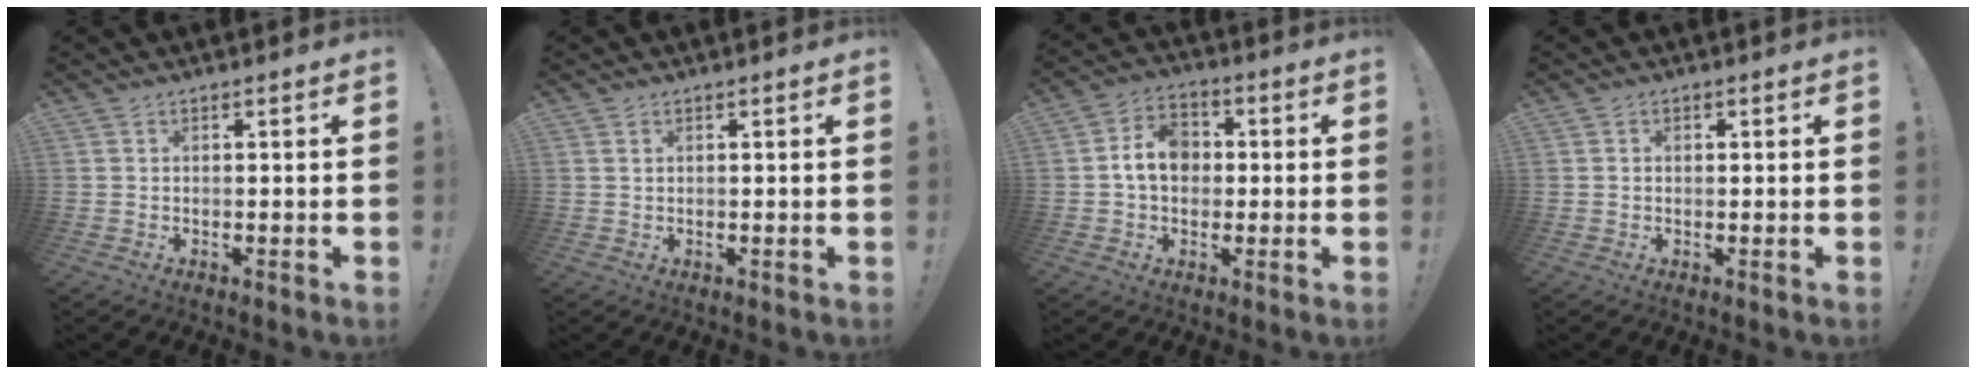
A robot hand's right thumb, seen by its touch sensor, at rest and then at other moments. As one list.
[{"total": 0.9, "force": [0.5, 0.5, 0.6], "torque": [-0.019, 0.004, 0.011]}, {"total": 10.3, "force": [0.5, 8.1, 6.3], "torque": [-0.101, 0.013, 0.013]}, {"total": 0.6, "force": [0.2, 0.4, 0.3], "torque": [0.002, -0.002, 0.001]}]